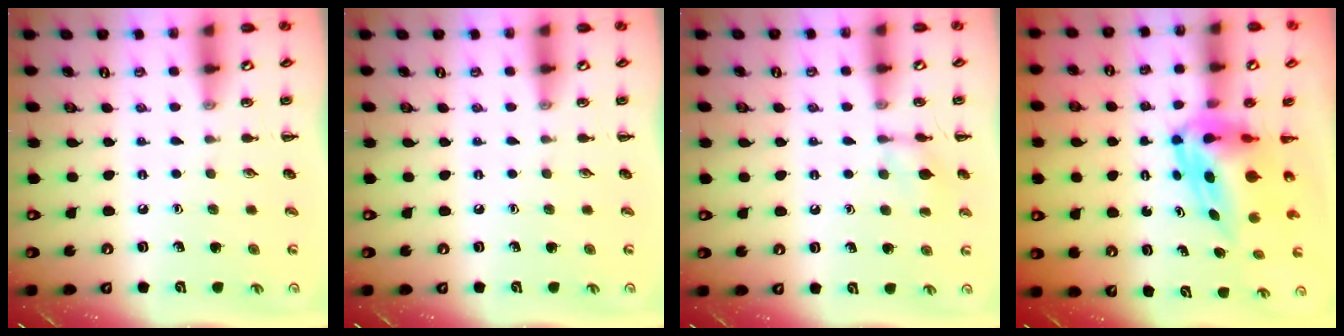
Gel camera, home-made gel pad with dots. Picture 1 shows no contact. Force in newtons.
{"total": 0.0}
{"total": 8.7, "press": 8.7, "slide": 1.0}
{"total": 7.5, "press": 7.2, "slide": 2.4}